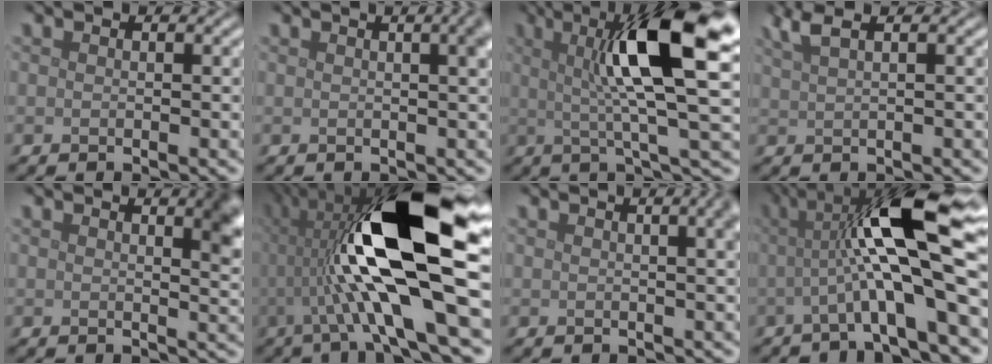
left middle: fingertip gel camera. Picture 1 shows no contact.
{"total": 6.2, "force": [2.3, 3.0, 4.9], "torque": [-0.013, 0.044, -0.006]}
{"total": 11.5, "force": [2.8, 2.6, 10.9], "torque": [-0.154, 0.011, 0.042]}
{"total": 3.3, "force": [2.2, 1.0, 2.2], "torque": [-0.029, 0.015, 0.027]}
{"total": 4.1, "force": [2.1, 1.4, 3.3], "torque": [-0.027, 0.006, 0.027]}
{"total": 16.1, "force": [0.8, 3.8, 15.6], "torque": [-0.264, 0.017, 0.012]}
{"total": 6.2, "force": [2.3, 2.9, 5.0], "torque": [-0.019, 0.040, -0.003]}
{"total": 11.9, "force": [1.2, 2.3, 11.6], "torque": [-0.185, 0.016, 0.016]}